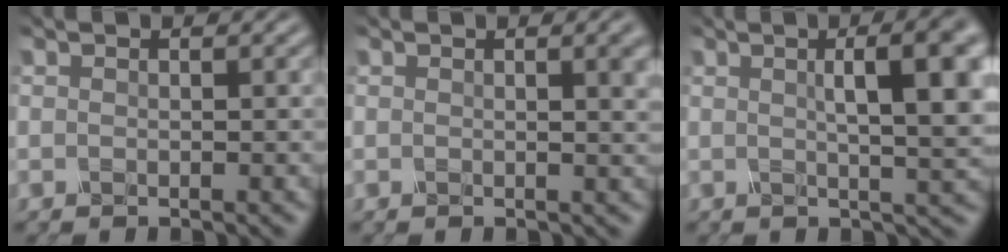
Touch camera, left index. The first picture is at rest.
{"total": 3.9, "force": [0.6, 1.7, 3.5], "torque": [-0.018, 0.018, 0.003]}
{"total": 8.4, "force": [1.4, 2.1, 8.0], "torque": [-0.074, 0.024, 0.020]}